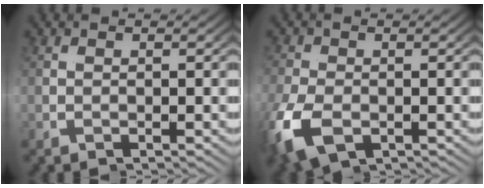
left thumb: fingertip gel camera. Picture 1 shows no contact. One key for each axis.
{"total": 4.3, "fx": -2.1, "fy": 2.8, "fz": 2.4, "tx": -0.071, "ty": -0.025, "tz": -0.026}